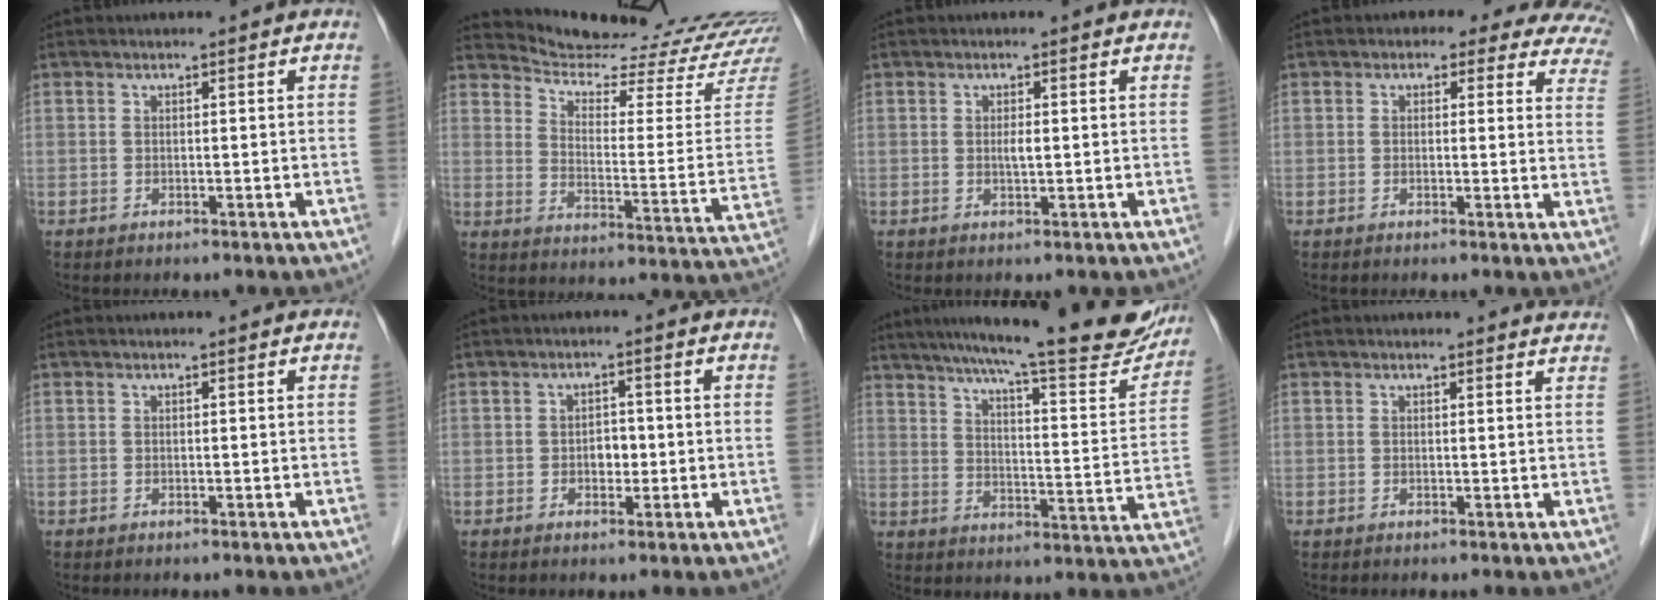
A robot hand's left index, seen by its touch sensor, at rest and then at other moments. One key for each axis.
{"total": 22.1, "fx": 21.4, "fy": -0.2, "fz": 5.6, "tx": -0.091, "ty": -0.115, "tz": 0.274}
{"total": 1.3, "fx": 0.1, "fy": 0.2, "fz": 1.3, "tx": -0.025, "ty": 0.000, "tz": 0.002}
{"total": 13.0, "fx": 10.5, "fy": 5.7, "fz": 5.1, "tx": -0.025, "ty": 0.006, "tz": 0.082}
{"total": 0.0}
{"total": 2.3, "fx": -0.5, "fy": 1.6, "fz": 1.6, "tx": -0.022, "ty": 0.005, "tz": -0.007}
{"total": 24.4, "fx": 21.0, "fy": 3.0, "fz": 12.1, "tx": -0.180, "ty": -0.037, "tz": 0.267}
{"total": 2.4, "fx": 2.4, "fy": 0.2, "fz": 0.0, "tx": -0.004, "ty": -0.015, "tz": 0.009}